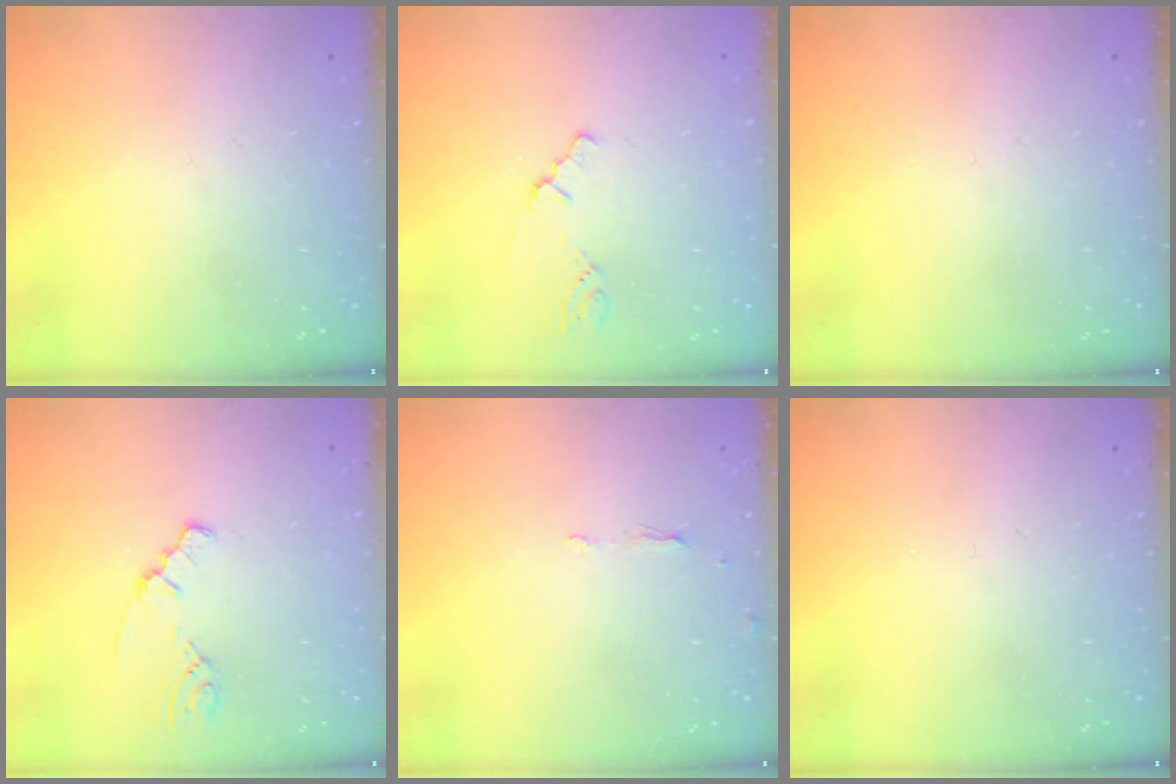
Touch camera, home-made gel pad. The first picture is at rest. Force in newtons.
{"total": 0.9, "press": 0.8, "slide": 0.2}
{"total": 0.0}
{"total": 1.6, "press": 1.5, "slide": 0.4}
{"total": 4.6, "press": 2.6, "slide": 3.8}
{"total": 0.0}